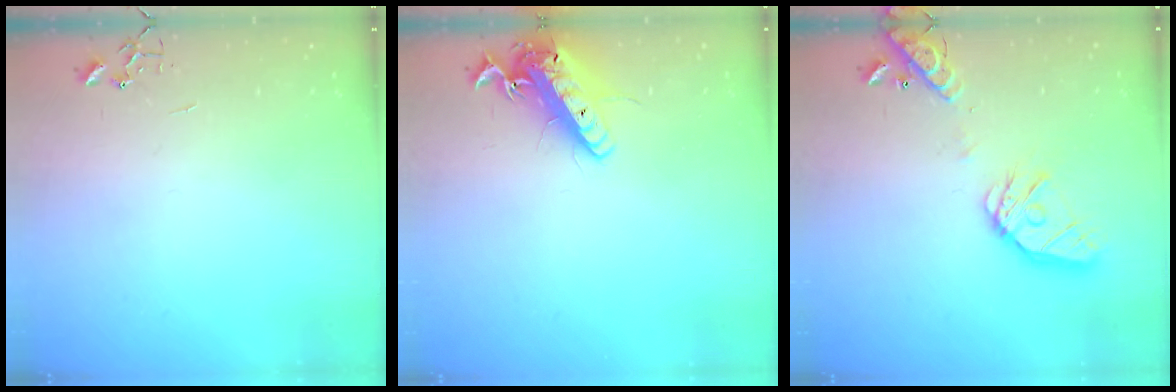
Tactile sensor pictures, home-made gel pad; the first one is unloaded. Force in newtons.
{"total": 15.0, "press": 14.7, "slide": 3.1}
{"total": 17.6, "press": 17.3, "slide": 2.8}